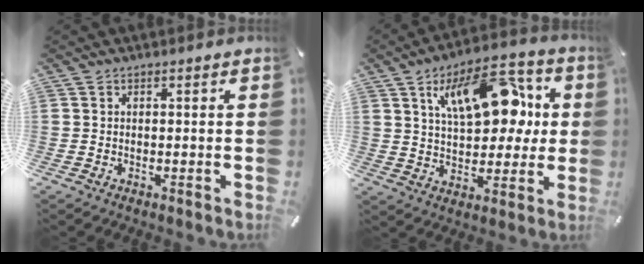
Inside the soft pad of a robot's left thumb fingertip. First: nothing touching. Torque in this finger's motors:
{"motor_torque": [0.78, 0.80, 1.46, -1.31, 0.44]}